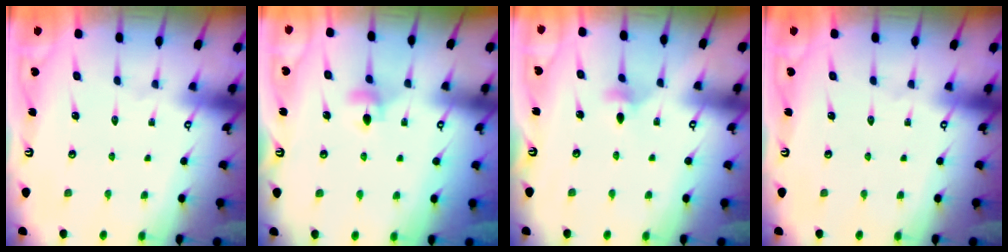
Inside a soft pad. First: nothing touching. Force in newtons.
{"total": 4.6, "press": 4.5, "slide": 0.9}
{"total": 5.0, "press": 4.9, "slide": 0.9}
{"total": 0.0}